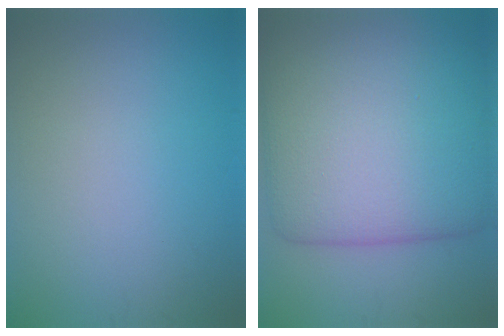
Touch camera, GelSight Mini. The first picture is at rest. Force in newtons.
{"total": 14.4, "press": 14.4, "slide": 0.5}